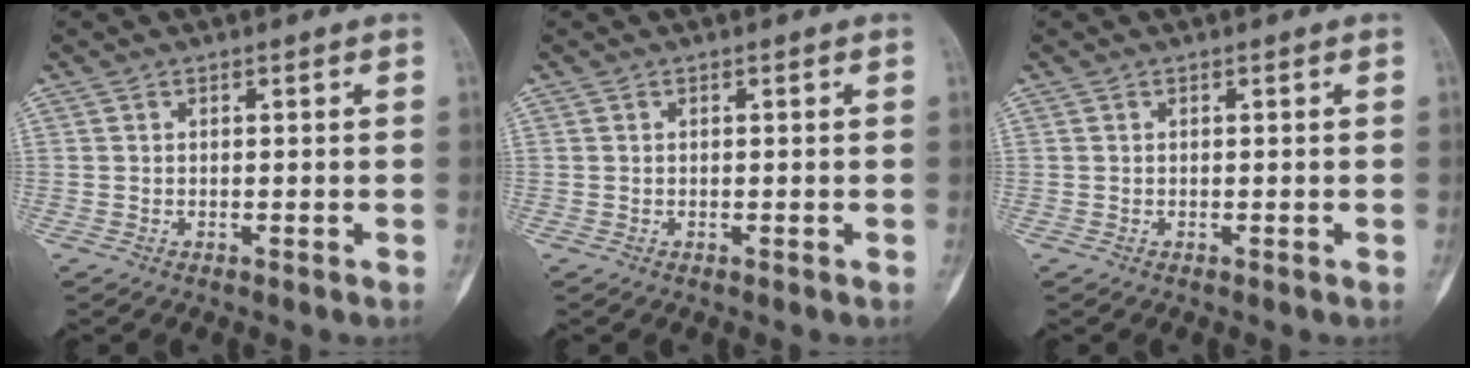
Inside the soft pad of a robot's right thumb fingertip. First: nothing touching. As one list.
[{"total": 0.0}, {"total": 0.0}]